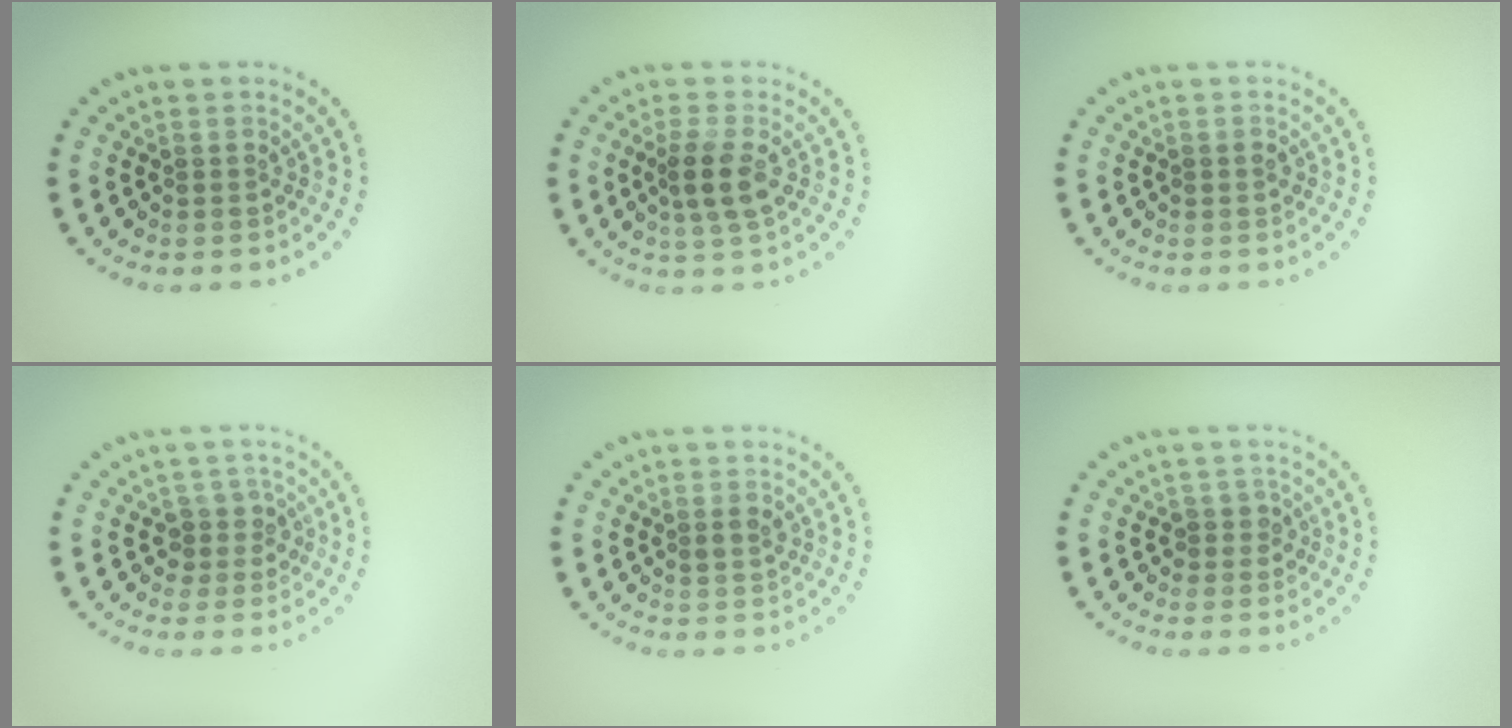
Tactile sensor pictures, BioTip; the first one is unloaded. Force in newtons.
{"total": 3.4, "press": 3.2, "slide": 1.3}
{"total": 0.9, "press": 0.9, "slide": 0.1}
{"total": 1.9, "press": 1.6, "slide": 1.1}
{"total": 1.1, "press": 1.1, "slide": 0.3}
{"total": 1.4, "press": 1.1, "slide": 0.8}